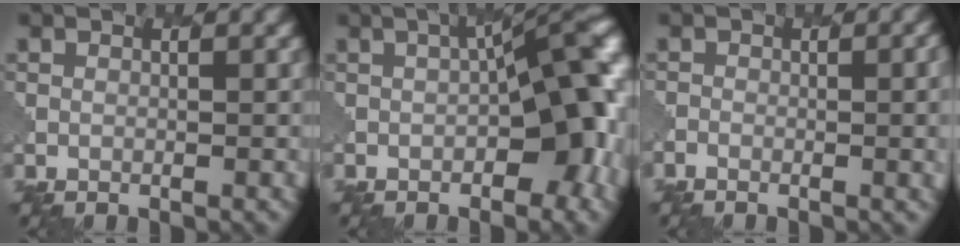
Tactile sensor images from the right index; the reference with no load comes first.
{"total": 8.4, "force": [-1.7, 3.2, 7.5], "torque": [-0.076, 0.015, -0.029]}
{"total": 5.8, "force": [-1.2, 2.8, 5.0], "torque": [-0.028, 0.006, -0.017]}